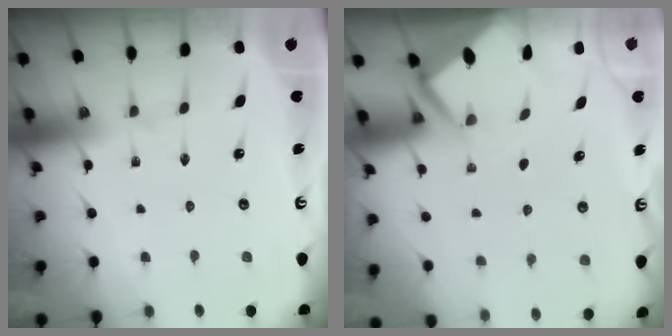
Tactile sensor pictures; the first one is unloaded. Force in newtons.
{"total": 2.7, "press": 2.7, "slide": 0.3}